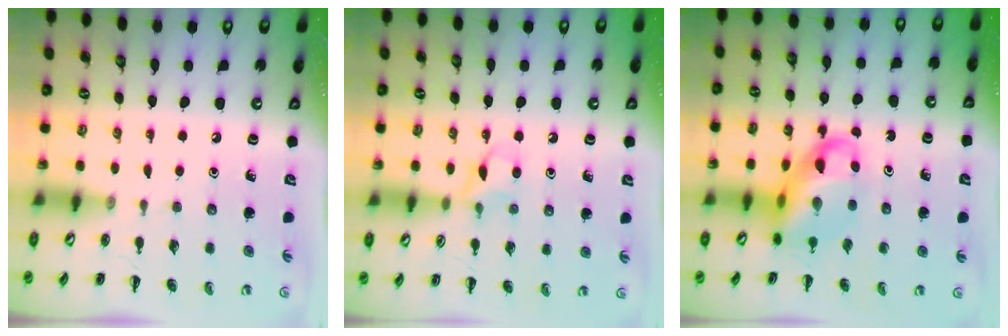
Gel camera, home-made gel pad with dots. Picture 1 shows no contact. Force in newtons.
{"total": 6.7, "press": 6.5, "slide": 1.8}
{"total": 11.7, "press": 11.3, "slide": 2.7}